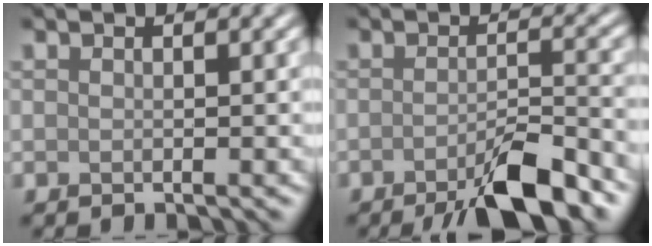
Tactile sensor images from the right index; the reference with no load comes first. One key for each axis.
{"total": 6.2, "fx": -3.7, "fy": 1.2, "fz": 4.7, "tx": -0.071, "ty": 0.003, "tz": -0.063}